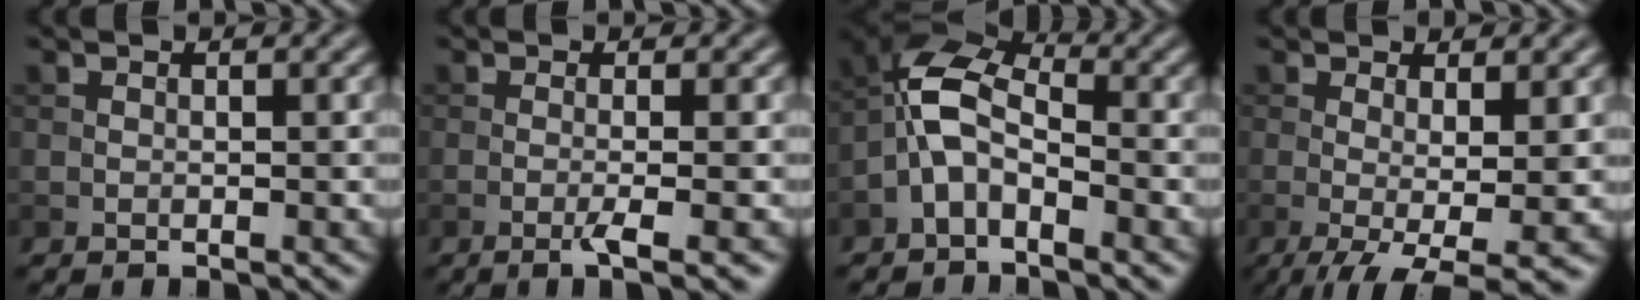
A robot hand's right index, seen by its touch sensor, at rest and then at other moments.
{"total": 2.7, "force": [-0.8, 0.5, 2.5], "torque": [-0.038, -0.003, -0.019]}
{"total": 5.2, "force": [-2.0, 2.8, 4.0], "torque": [-0.086, 0.018, -0.047]}
{"total": 6.7, "force": [-1.4, 1.7, 6.3], "torque": [-0.088, -0.014, -0.016]}